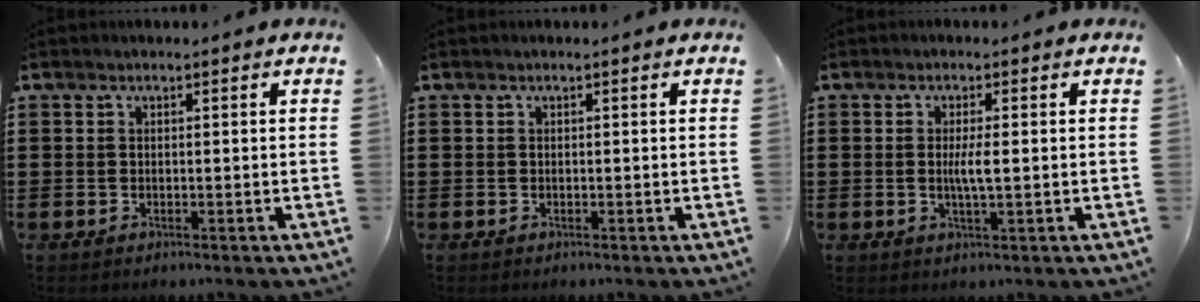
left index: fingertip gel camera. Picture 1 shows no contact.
{"total": 0.0}
{"total": 3.1, "force": [0.0, 0.3, 3.1], "torque": [-0.058, -0.004, -0.001]}